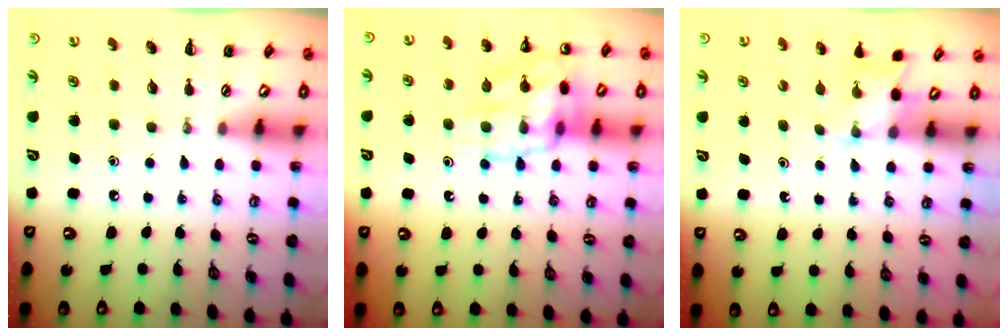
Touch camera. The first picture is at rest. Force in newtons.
{"total": 14.6, "press": 14.5, "slide": 1.3}
{"total": 2.6, "press": 2.5, "slide": 0.9}